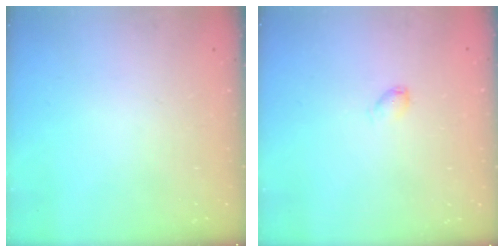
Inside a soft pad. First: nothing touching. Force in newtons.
{"total": 2.9, "press": 2.9, "slide": 0.4}